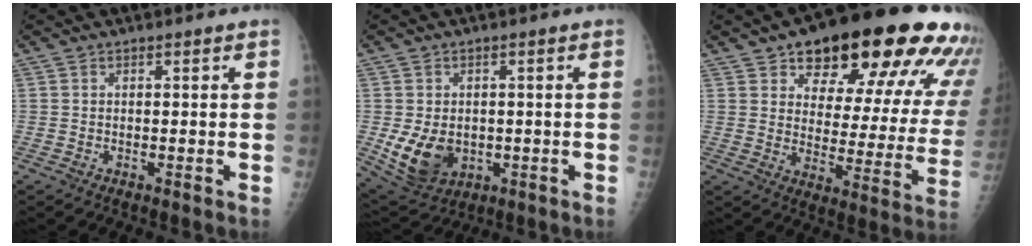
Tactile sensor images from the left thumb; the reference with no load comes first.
{"total": 8.9, "force": [-1.2, 6.8, 5.6], "torque": [-0.079, -0.006, 0.000]}
{"total": 26.6, "force": [15.9, 10.7, 18.4], "torque": [-0.213, -0.040, 0.213]}